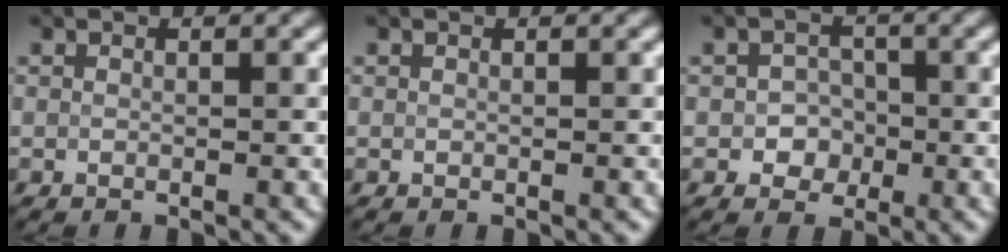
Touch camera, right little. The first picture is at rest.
{"total": 0.0}
{"total": 2.5, "force": [-0.7, 2.2, 1.1], "torque": [-0.007, 0.001, -0.019]}